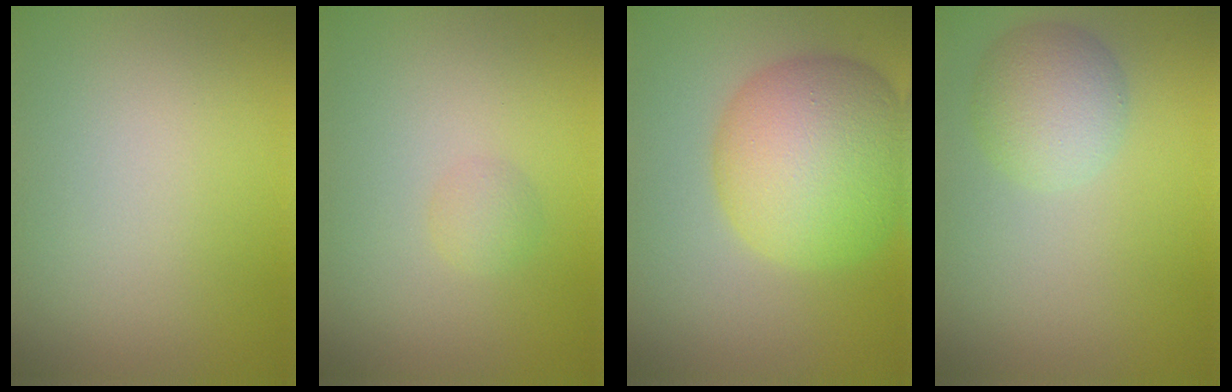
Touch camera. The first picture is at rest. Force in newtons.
{"total": 1.1, "press": 1.1, "slide": 0.0}
{"total": 10.0, "press": 10.0, "slide": 0.1}
{"total": 3.7, "press": 3.7, "slide": 0.1}